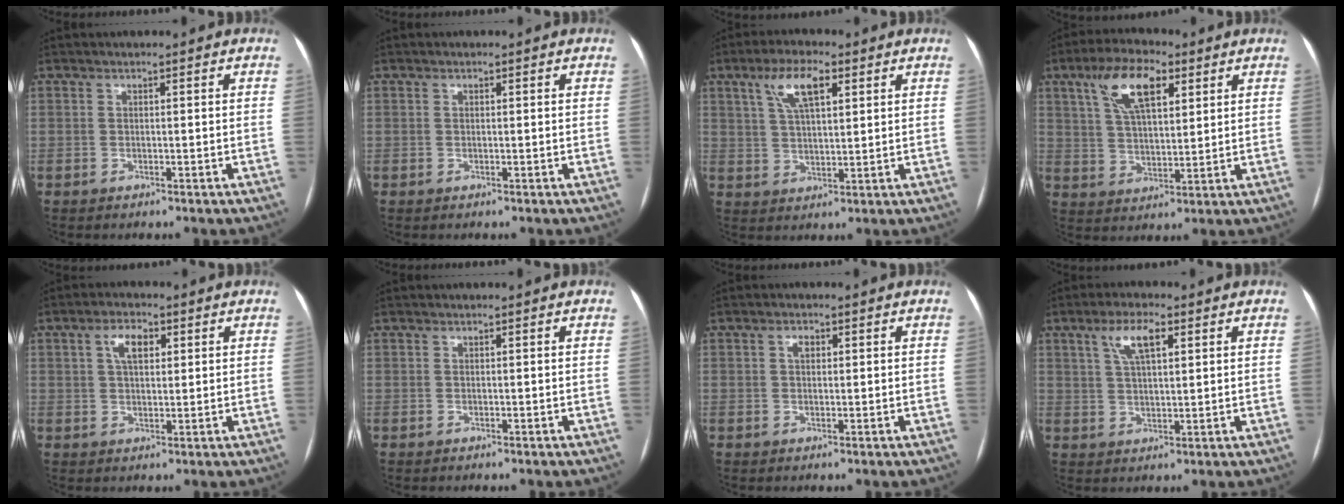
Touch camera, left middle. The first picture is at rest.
{"total": 0.0}
{"total": 7.7, "force": [3.8, 2.4, 6.2], "torque": [-0.123, 0.015, 0.072]}
{"total": 10.8, "force": [5.3, 4.1, 8.4], "torque": [-0.163, 0.022, 0.100]}
{"total": 4.5, "force": [1.7, 2.3, 3.5], "torque": [-0.069, 0.015, 0.030]}
{"total": 0.0}
{"total": 1.5, "force": [0.5, 1.0, 1.1], "torque": [-0.020, 0.005, 0.008]}
{"total": 6.1, "force": [2.9, 1.8, 5.0], "torque": [-0.101, 0.013, 0.055]}